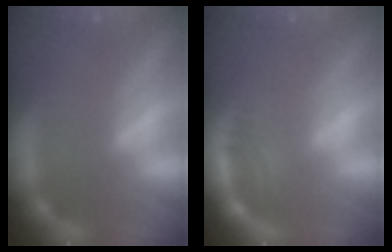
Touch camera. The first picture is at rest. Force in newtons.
{"total": 2.5}